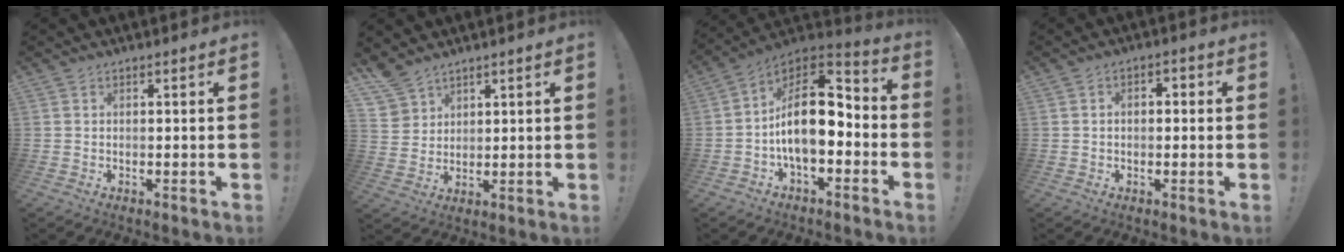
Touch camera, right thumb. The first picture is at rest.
{"total": 6.3, "force": [4.9, 3.8, 0.7], "torque": [-0.019, -0.039, 0.098]}
{"total": 16.4, "force": [-1.2, 8.9, 13.7], "torque": [-0.230, 0.009, -0.017]}
{"total": 2.6, "force": [-0.9, 1.8, 1.7], "torque": [-0.015, 0.007, -0.021]}